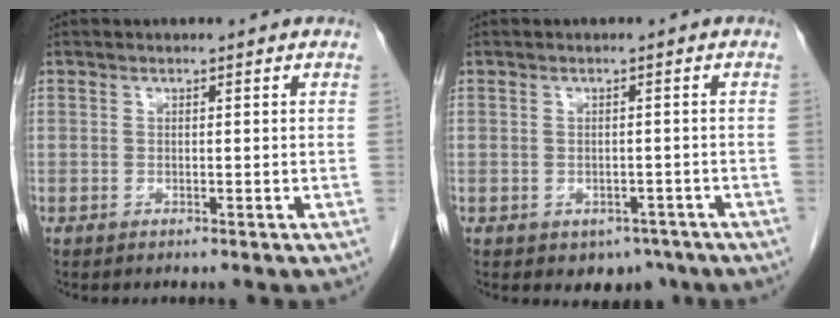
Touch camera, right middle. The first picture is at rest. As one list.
[{"total": 3.0, "force": [-1.9, 2.1, 1.2], "torque": [-0.006, 0.004, -0.016]}]